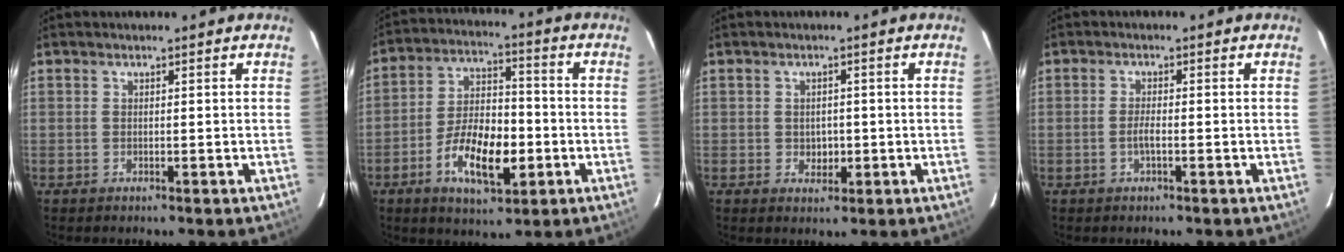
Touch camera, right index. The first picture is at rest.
{"total": 13.2, "force": [-4.6, 5.9, 10.8], "torque": [-0.209, 0.006, -0.075]}
{"total": 2.8, "force": [-0.4, 2.4, 1.3], "torque": [-0.020, 0.004, -0.001]}
{"total": 1.9, "force": [-0.7, 0.4, 1.7], "torque": [-0.036, 0.001, -0.014]}